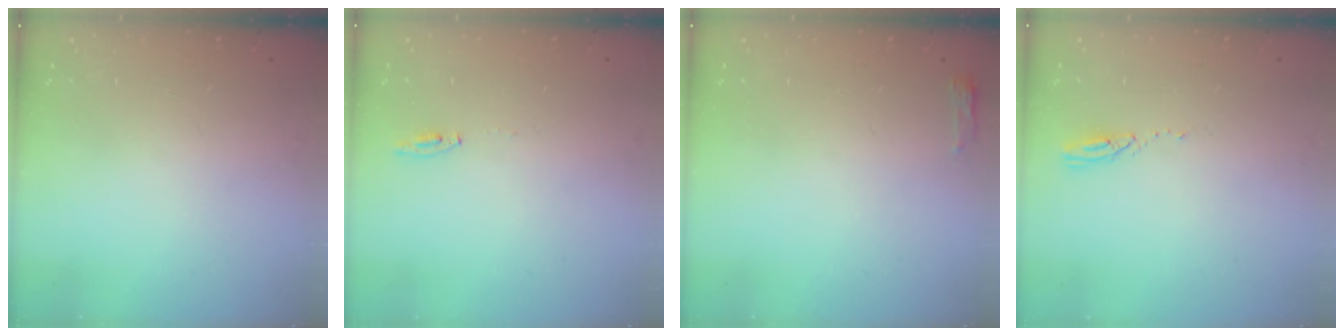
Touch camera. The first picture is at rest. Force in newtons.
{"total": 3.6, "press": 3.5, "slide": 0.5}
{"total": 3.3, "press": 3.2, "slide": 0.9}
{"total": 3.4, "press": 3.4, "slide": 0.3}